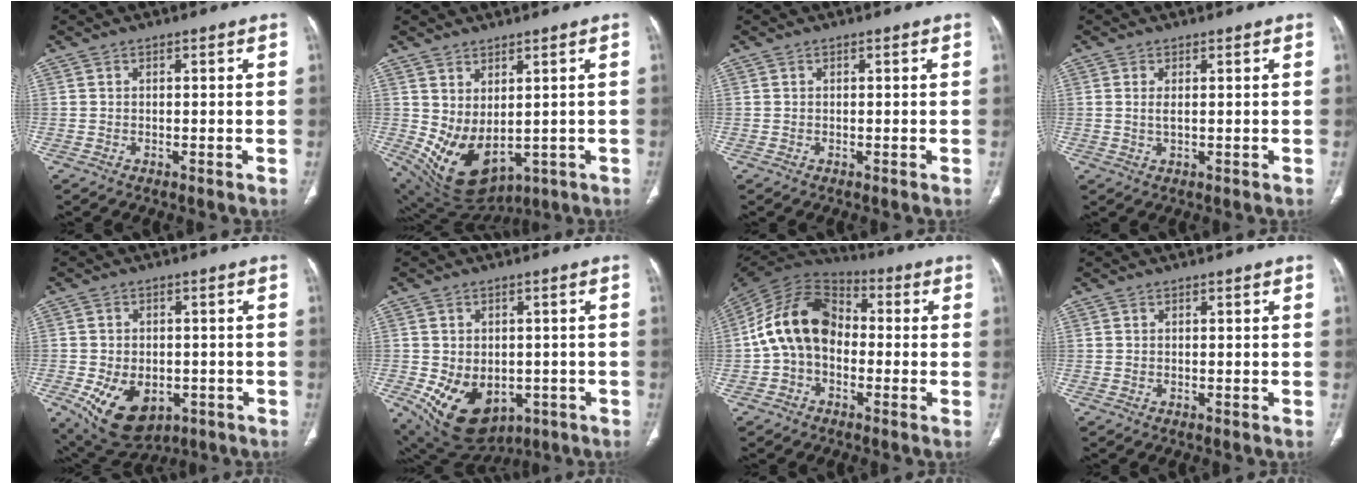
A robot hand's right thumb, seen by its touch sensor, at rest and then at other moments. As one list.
[{"total": 11.3, "force": [-0.3, 6.7, 9.1], "torque": [-0.153, -0.015, 0.034]}, {"total": 0.0}, {"total": 1.6, "force": [0.3, 0.6, 1.4], "torque": [-0.034, -0.002, 0.011]}, {"total": 12.8, "force": [-4.5, 8.5, 8.3], "torque": [-0.130, 0.003, -0.052]}, {"total": 14.1, "force": [-4.3, 10.1, 8.9], "torque": [-0.140, -0.001, -0.041]}, {"total": 15.3, "force": [-1.2, 11.2, 10.4], "torque": [-0.176, 0.043, -0.035]}, {"total": 0.0}]